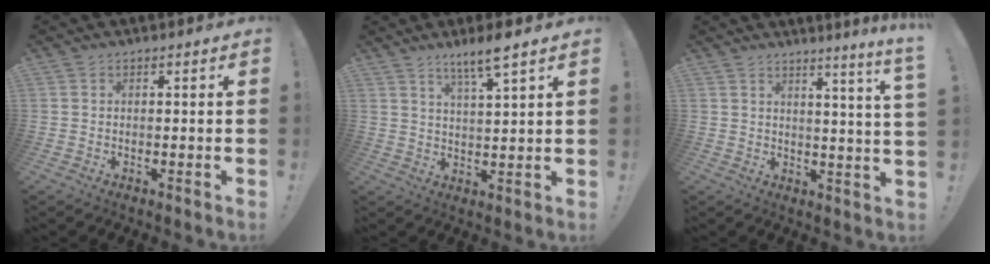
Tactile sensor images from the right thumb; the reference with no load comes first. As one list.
[{"total": 7.3, "force": [5.4, 0.3, 4.9], "torque": [-0.088, -0.026, 0.089]}, {"total": 6.0, "force": [3.6, -1.5, 4.6], "torque": [-0.053, -0.035, 0.050]}]